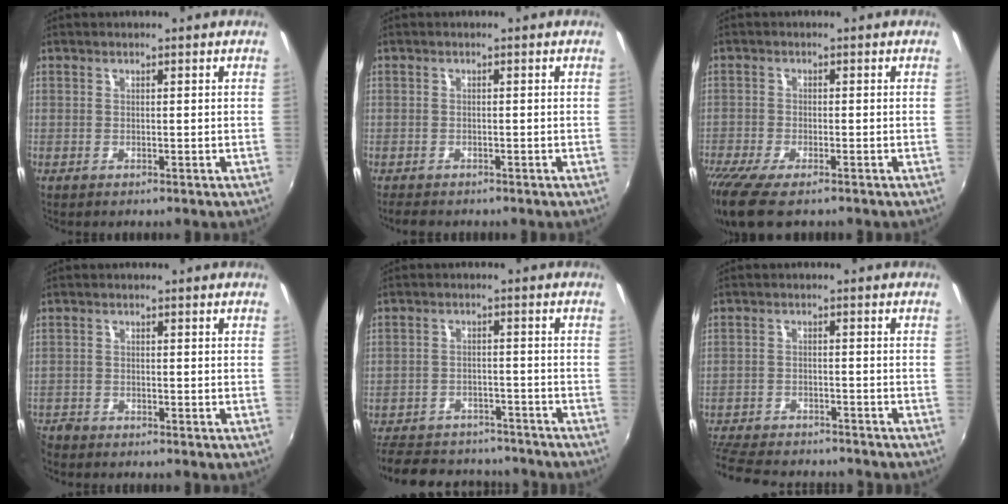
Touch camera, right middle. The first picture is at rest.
{"total": 2.5, "force": [-2.1, 1.0, 0.8], "torque": [-0.024, -0.007, -0.038]}
{"total": 10.0, "force": [-7.3, 2.7, 6.3], "torque": [-0.152, -0.049, -0.136]}
{"total": 3.3, "force": [-3.1, 1.2, 0.3], "torque": [-0.020, -0.012, -0.064]}
{"total": 18.7, "force": [-15.6, 7.8, 6.7], "torque": [-0.162, 0.019, -0.210]}
{"total": 14.8, "force": [-12.8, 4.3, 5.9], "torque": [-0.147, -0.016, -0.199]}